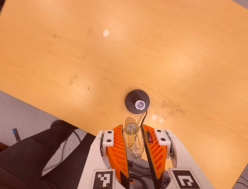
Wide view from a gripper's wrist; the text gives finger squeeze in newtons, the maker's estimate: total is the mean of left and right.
{"total": 17.1, "left": 19.1, "right": 15.1}